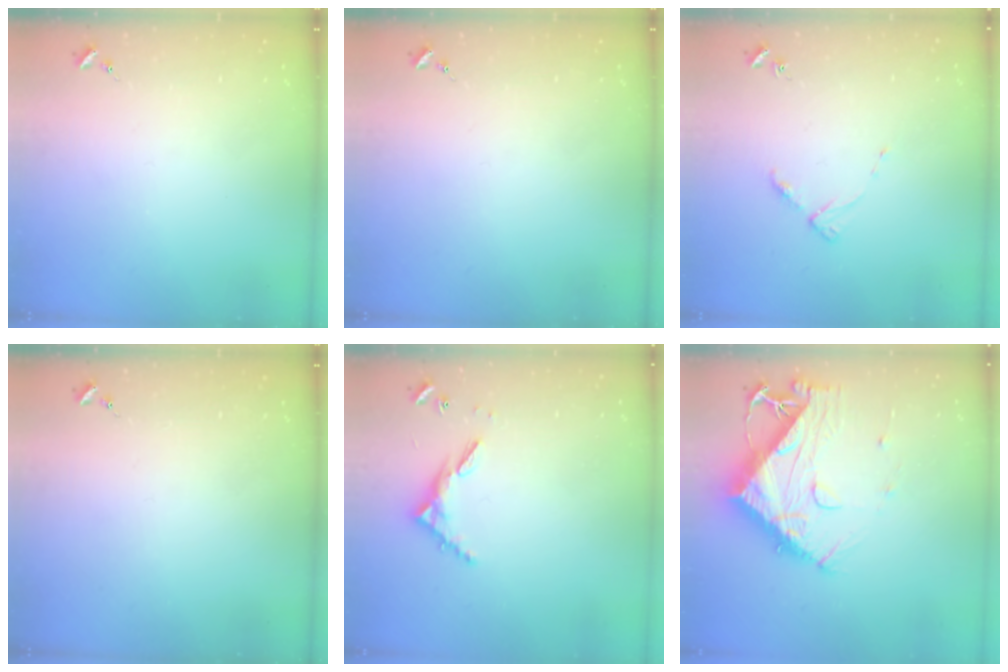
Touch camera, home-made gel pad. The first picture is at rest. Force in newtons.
{"total": 0.0}
{"total": 4.5, "press": 4.4, "slide": 0.6}
{"total": 0.0}
{"total": 6.3, "press": 6.3, "slide": 0.5}
{"total": 14.2, "press": 14.1, "slide": 1.2}